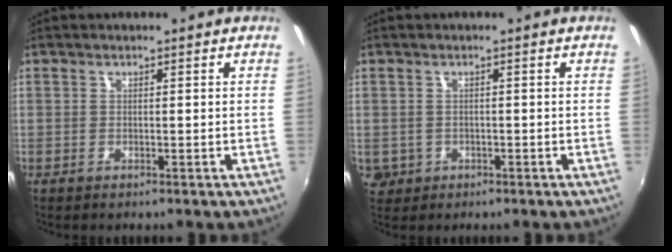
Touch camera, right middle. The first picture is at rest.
{"total": 3.9, "force": [-0.6, 3.6, 1.3], "torque": [-0.033, -0.003, -0.001]}